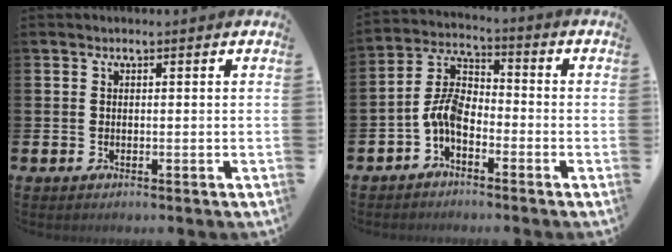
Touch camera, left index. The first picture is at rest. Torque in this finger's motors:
{"motor_torque": [1.36, 0.60, 0.25, 0.06]}